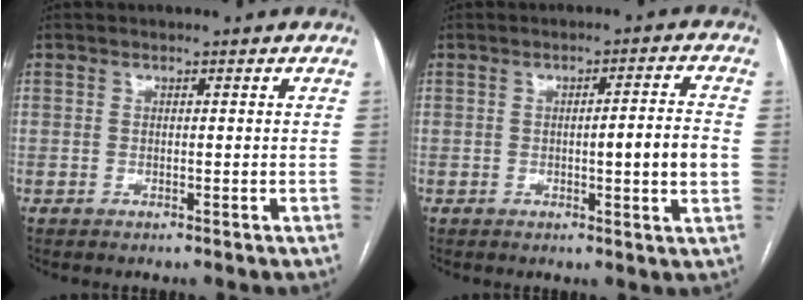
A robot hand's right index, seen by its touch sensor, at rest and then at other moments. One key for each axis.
{"total": 6.3, "fx": -0.5, "fy": 0.1, "fz": 6.3, "tx": -0.090, "ty": 0.005, "tz": -0.006}